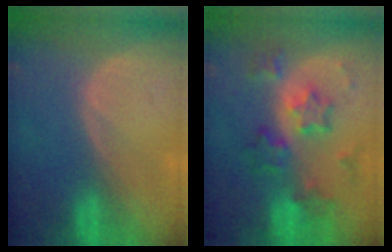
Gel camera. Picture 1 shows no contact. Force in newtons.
{"total": 7.6, "press": 7.6, "slide": 0.4}